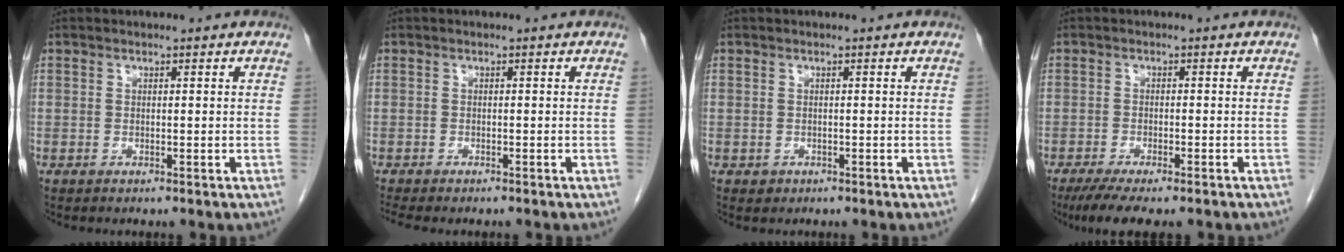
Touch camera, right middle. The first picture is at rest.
{"total": 4.9, "force": [-4.3, 1.1, 2.1], "torque": [-0.028, -0.009, -0.061]}
{"total": 0.8, "force": [-0.4, 0.7, 0.1], "torque": [-0.006, 0.002, -0.002]}
{"total": 7.8, "force": [-6.2, 1.4, 4.5], "torque": [-0.065, -0.014, -0.094]}